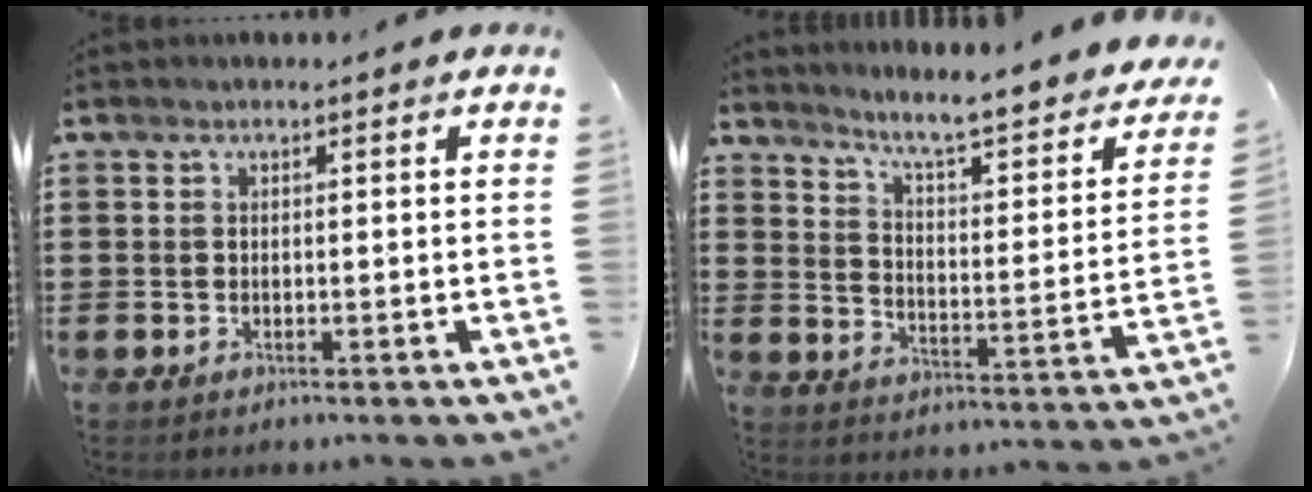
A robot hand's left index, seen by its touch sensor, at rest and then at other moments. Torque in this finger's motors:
{"motor_torque": [0.01, 0.00, 0.53, 0.10]}